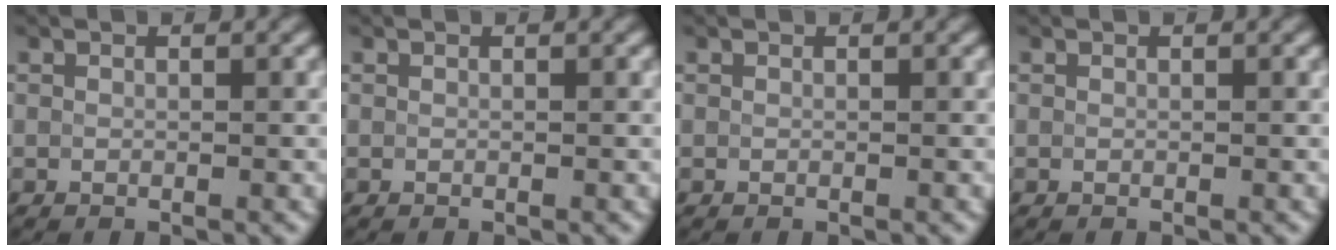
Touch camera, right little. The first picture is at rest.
{"total": 0.0}
{"total": 0.0}
{"total": 0.0}